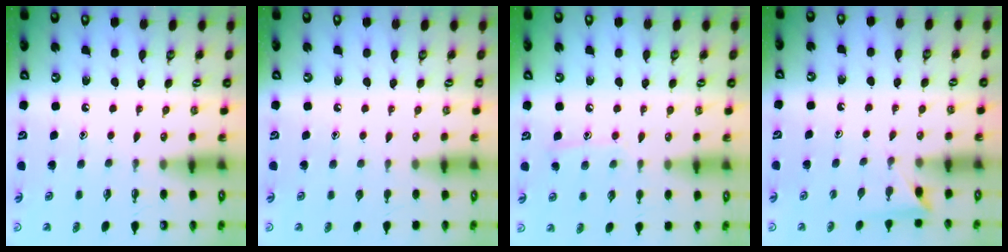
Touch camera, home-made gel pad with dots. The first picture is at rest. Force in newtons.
{"total": 0.0}
{"total": 7.3, "press": 7.3, "slide": 0.6}
{"total": 2.3, "press": 2.3, "slide": 0.2}